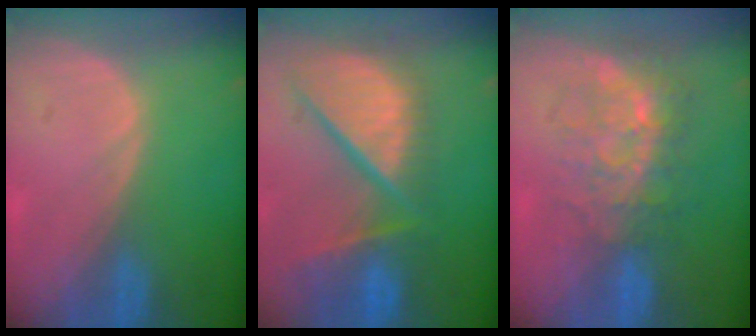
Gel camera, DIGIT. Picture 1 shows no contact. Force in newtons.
{"total": 12.5, "press": 10.3, "slide": 7.1}
{"total": 9.0, "press": 7.6, "slide": 4.7}